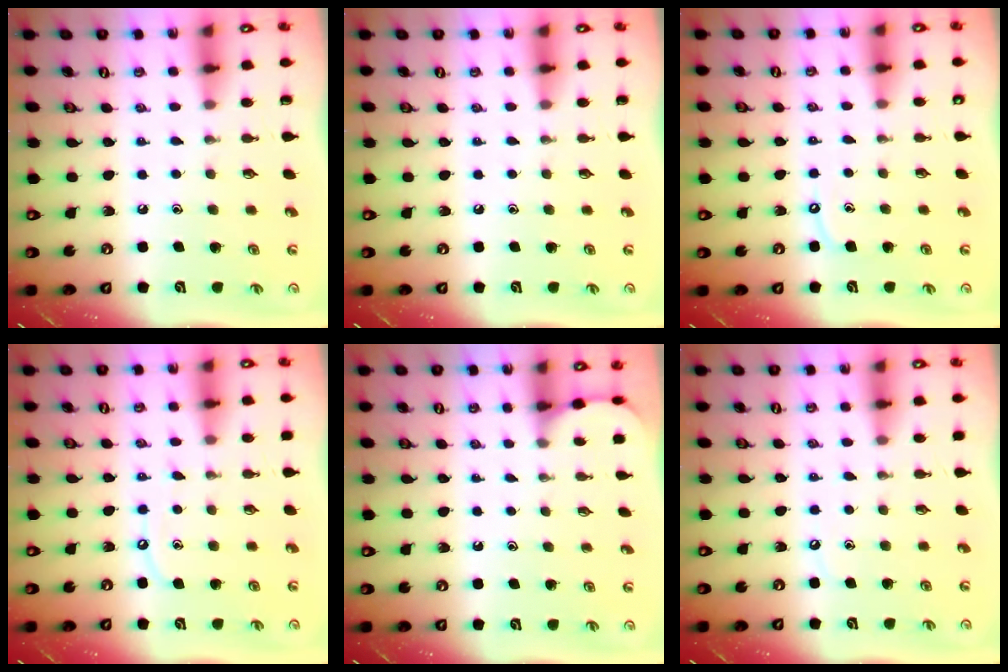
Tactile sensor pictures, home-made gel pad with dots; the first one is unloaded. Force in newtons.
{"total": 0.0}
{"total": 3.8, "press": 3.8, "slide": 0.6}
{"total": 6.8, "press": 6.8, "slide": 0.6}
{"total": 1.4, "press": 1.4, "slide": 0.0}
{"total": 3.2, "press": 3.2, "slide": 0.5}